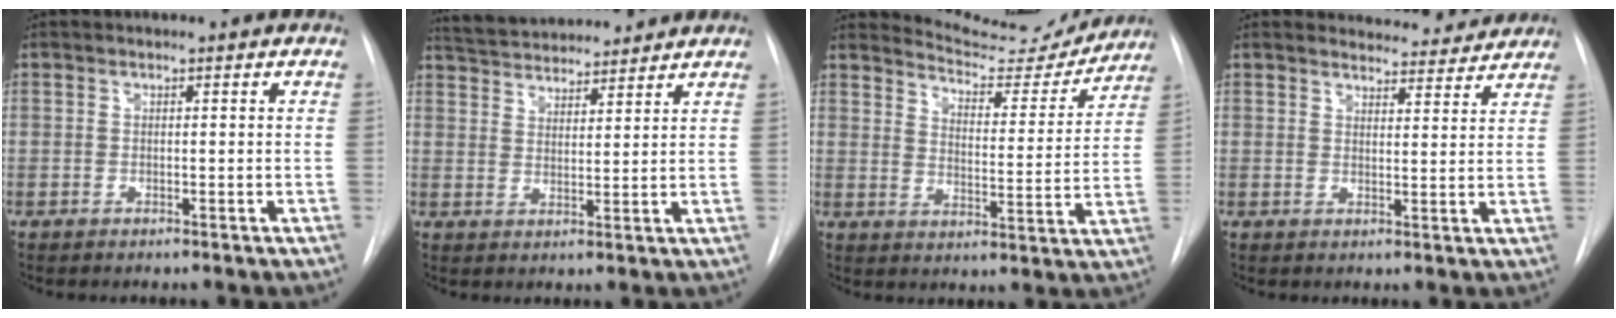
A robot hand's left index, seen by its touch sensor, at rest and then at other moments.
{"total": 12.1, "force": [11.4, 2.4, 3.3], "torque": [-0.054, 0.027, 0.179]}
{"total": 12.7, "force": [12.6, 1.7, 0.9], "torque": [-0.008, -0.031, 0.164]}
{"total": 7.2, "force": [7.0, 1.7, 0.1], "torque": [0.012, -0.006, 0.074]}